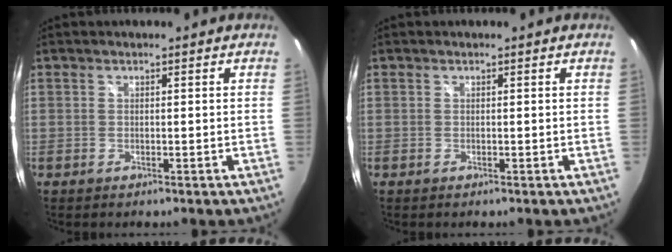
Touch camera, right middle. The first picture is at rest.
{"total": 0.0}